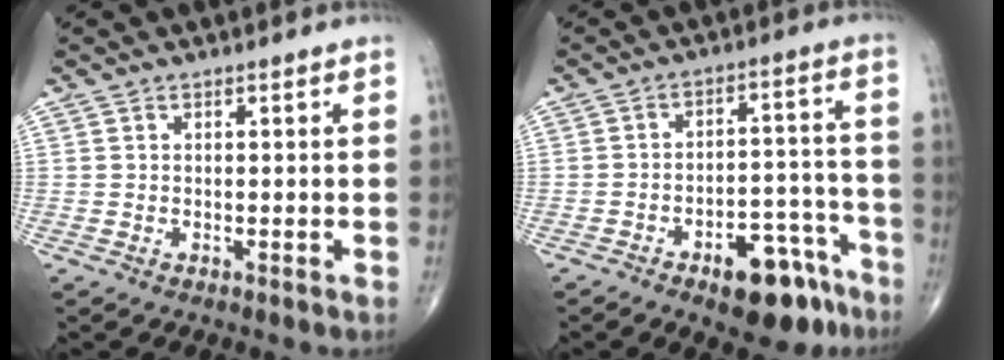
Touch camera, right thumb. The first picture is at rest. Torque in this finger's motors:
{"motor_torque": [1.80, 1.53, 0.83, -0.56, 0.01]}